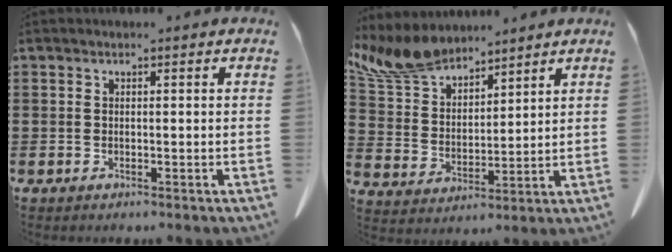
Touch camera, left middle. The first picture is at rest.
{"total": 9.3, "force": [7.9, 3.5, 3.3], "torque": [-0.100, -0.027, 0.150]}